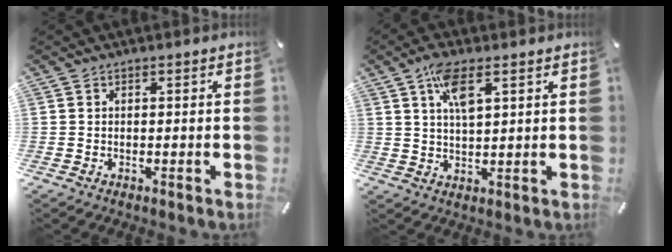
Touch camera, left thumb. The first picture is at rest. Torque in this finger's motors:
{"motor_torque": [1.01, 0.73, 0.85, -0.55, 0.33]}